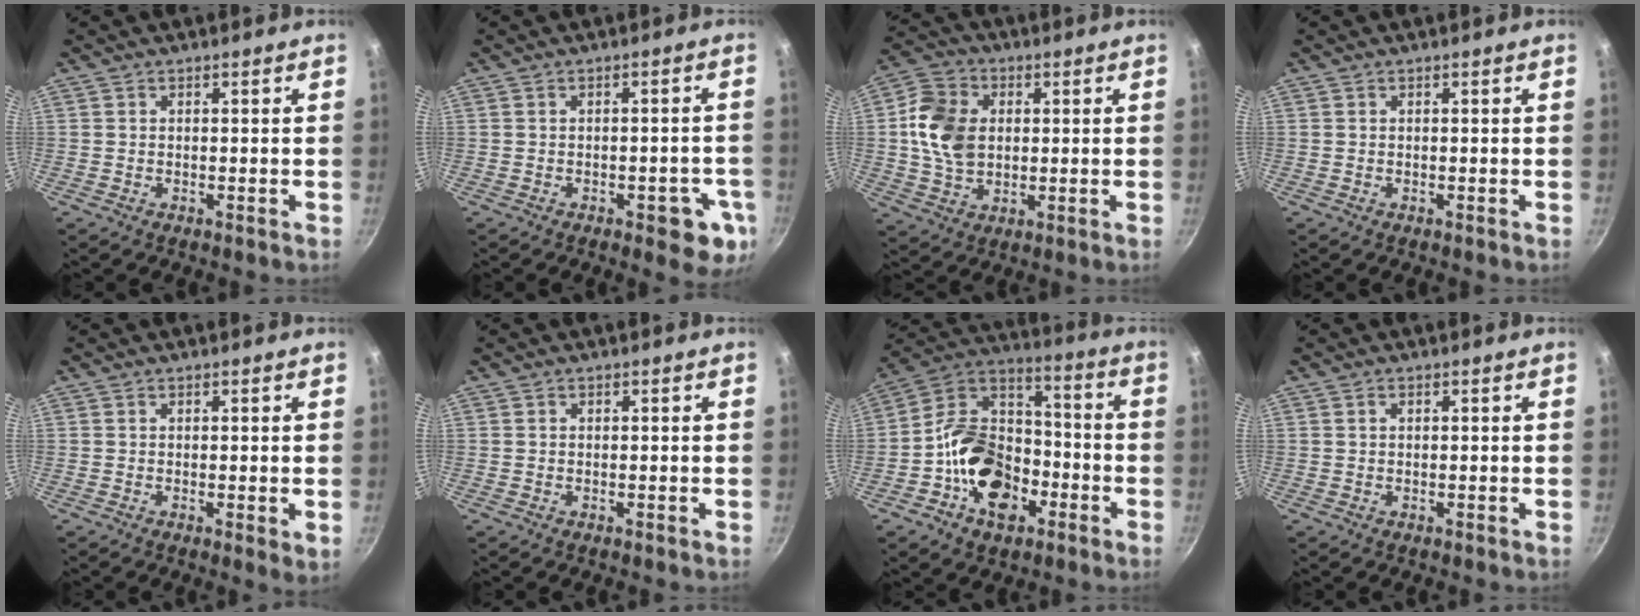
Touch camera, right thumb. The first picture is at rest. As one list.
[{"total": 8.0, "force": [-2.8, 3.5, 6.6], "torque": [-0.048, 0.009, -0.031]}, {"total": 12.1, "force": [1.4, 9.0, 8.0], "torque": [-0.130, 0.004, 0.017]}, {"total": 0.0}, {"total": 1.9, "force": [0.2, 0.5, 1.8], "torque": [-0.022, -0.008, 0.000]}, {"total": 0.0}, {"total": 17.9, "force": [-6.6, 12.6, 10.9], "torque": [-0.158, 0.057, -0.133]}, {"total": 0.6, "force": [0.2, 0.4, 0.4], "torque": [-0.006, 0.003, 0.003]}]